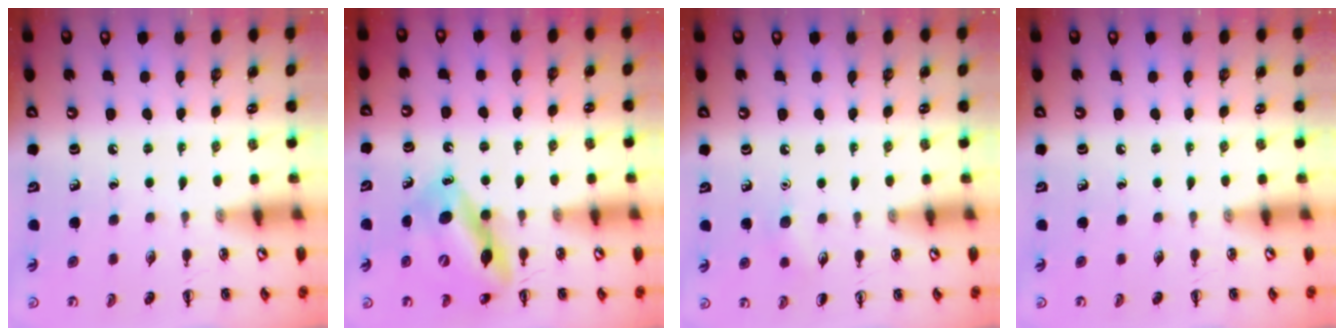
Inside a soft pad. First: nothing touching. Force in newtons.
{"total": 12.7, "press": 12.2, "slide": 3.4}
{"total": 5.3, "press": 5.0, "slide": 1.7}
{"total": 0.0}